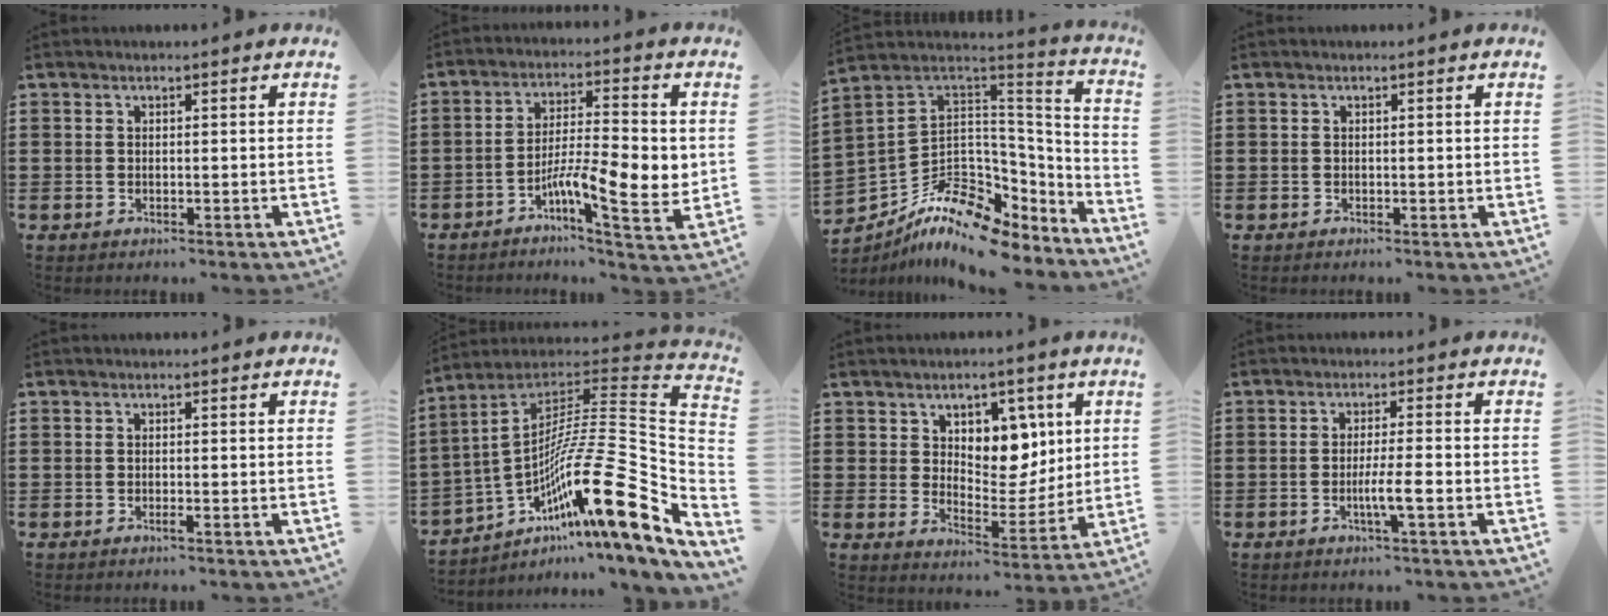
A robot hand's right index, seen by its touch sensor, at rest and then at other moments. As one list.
[{"total": 9.6, "force": [-2.3, 2.8, 8.9], "torque": [-0.148, -0.004, -0.038]}, {"total": 10.7, "force": [-7.1, 6.0, 5.3], "torque": [-0.114, 0.003, -0.130]}, {"total": 0.0}, {"total": 0.8, "force": [-0.4, 0.0, 0.7], "torque": [-0.012, -0.003, -0.008]}, {"total": 17.3, "force": [-6.7, 2.4, 15.8], "torque": [-0.278, -0.031, -0.131]}, {"total": 7.0, "force": [4.0, 5.2, 2.6], "torque": [-0.051, -0.020, 0.067]}, {"total": 4.4, "force": [-1.5, 0.0, 4.1], "torque": [-0.077, -0.012, -0.029]}]